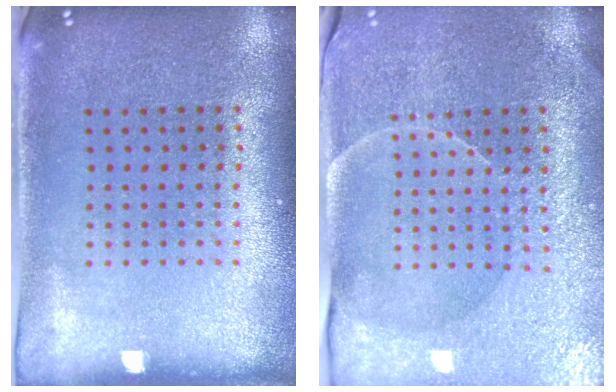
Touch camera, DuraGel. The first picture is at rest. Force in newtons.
{"total": 3.7, "press": 3.6, "slide": 1.0}